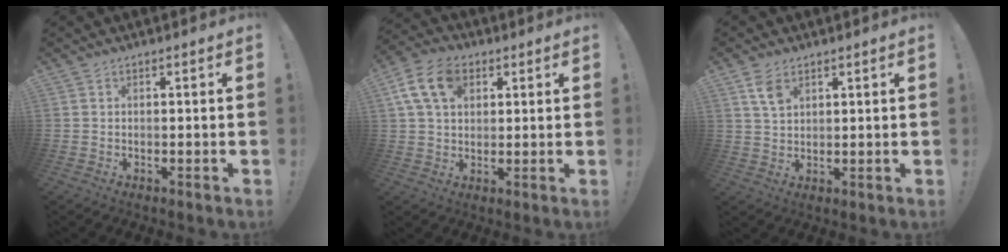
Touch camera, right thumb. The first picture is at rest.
{"total": 12.5, "force": [4.8, 8.6, 7.7], "torque": [-0.137, -0.002, 0.094]}
{"total": 5.0, "force": [2.8, 2.7, 3.2], "torque": [-0.054, -0.011, 0.052]}